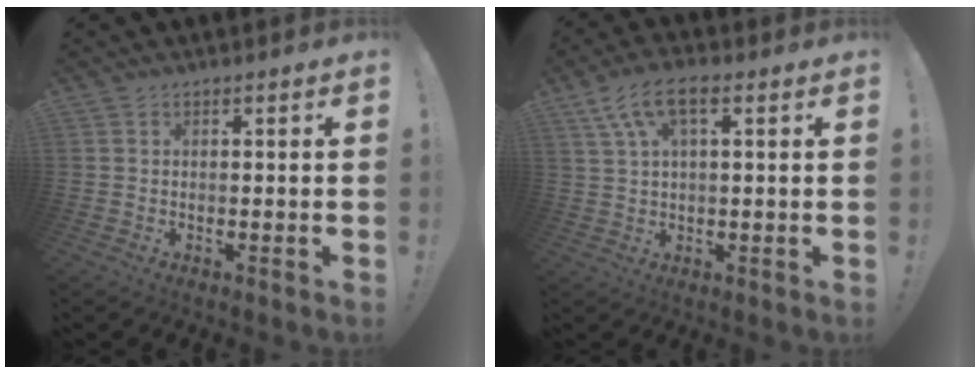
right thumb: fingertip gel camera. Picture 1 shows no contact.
{"total": 9.2, "force": [4.0, 3.8, 7.3], "torque": [-0.140, 0.002, 0.080]}